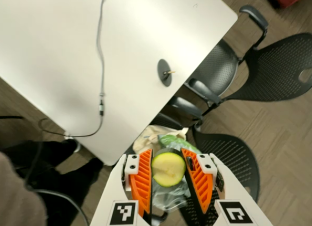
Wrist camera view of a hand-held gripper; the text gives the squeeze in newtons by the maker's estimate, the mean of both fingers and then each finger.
{"total": 8.3, "left": 8.1, "right": 8.5}